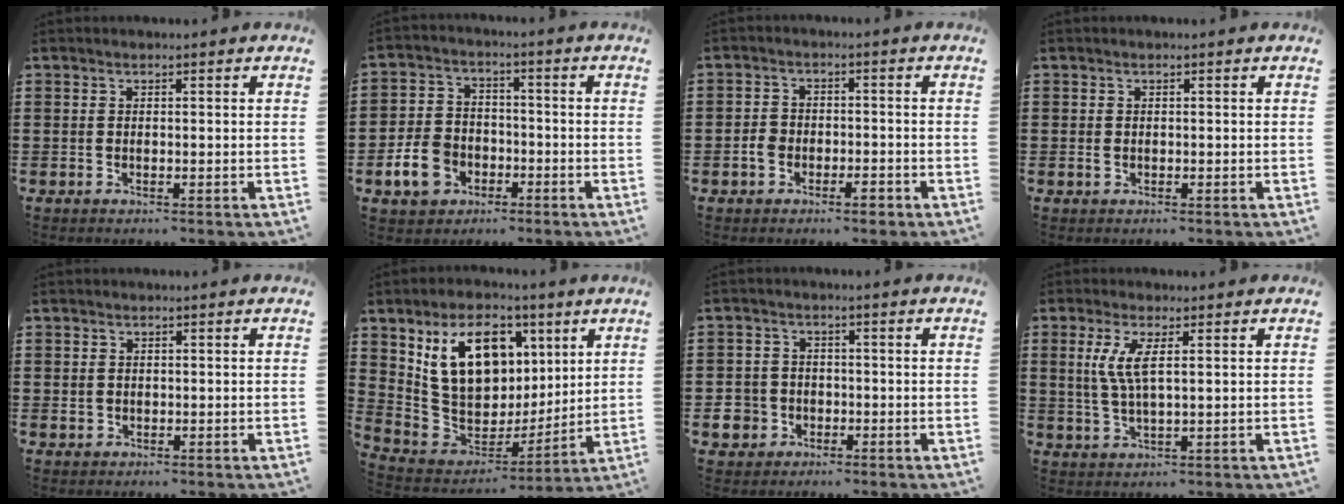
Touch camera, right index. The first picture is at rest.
{"total": 7.4, "force": [-3.1, 5.5, 3.8], "torque": [-0.104, 0.008, -0.061]}
{"total": 3.2, "force": [-1.7, 2.0, 1.8], "torque": [-0.043, 0.001, -0.035]}
{"total": 0.6, "force": [-0.1, 0.4, 0.4], "torque": [-0.010, 0.000, -0.002]}
{"total": 0.9, "force": [0.1, 0.9, 0.2], "torque": [-0.007, 0.003, 0.002]}
{"total": 13.8, "force": [6.2, 9.2, 8.3], "torque": [-0.166, -0.008, 0.121]}
{"total": 4.3, "force": [-1.7, 3.8, 1.2], "torque": [-0.054, -0.004, -0.037]}
{"total": 4.9, "force": [1.4, 1.1, 4.6], "torque": [-0.102, -0.002, 0.020]}